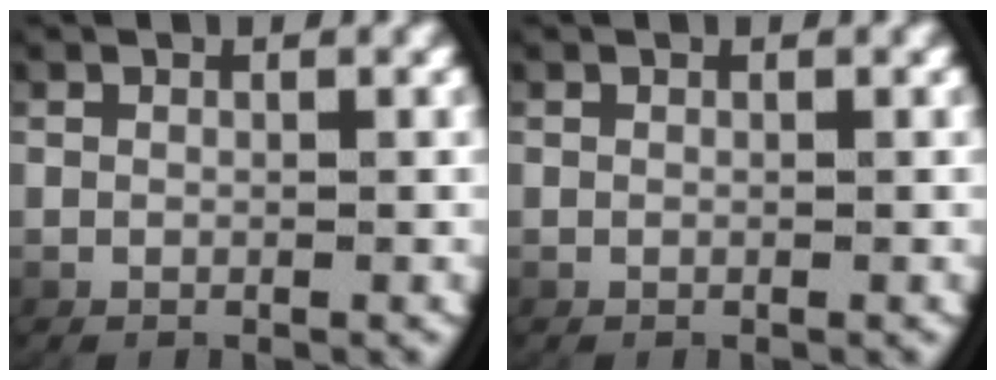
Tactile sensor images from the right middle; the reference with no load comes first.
{"total": 0.0}